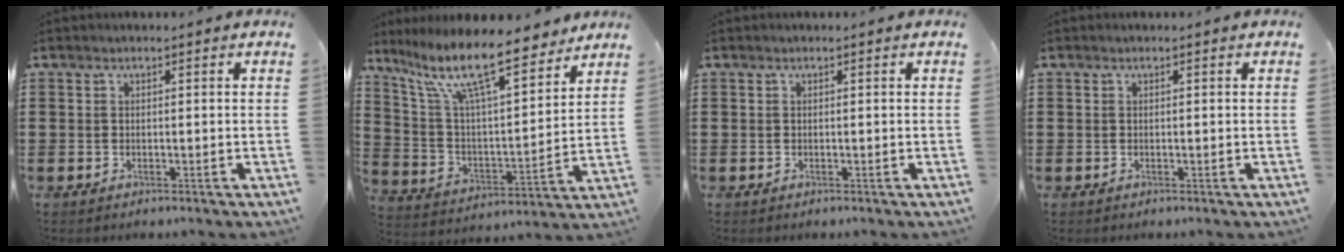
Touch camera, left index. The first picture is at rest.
{"total": 13.6, "force": [10.3, 2.6, 8.4], "torque": [-0.189, -0.049, 0.177]}
{"total": 0.0}
{"total": 0.0}